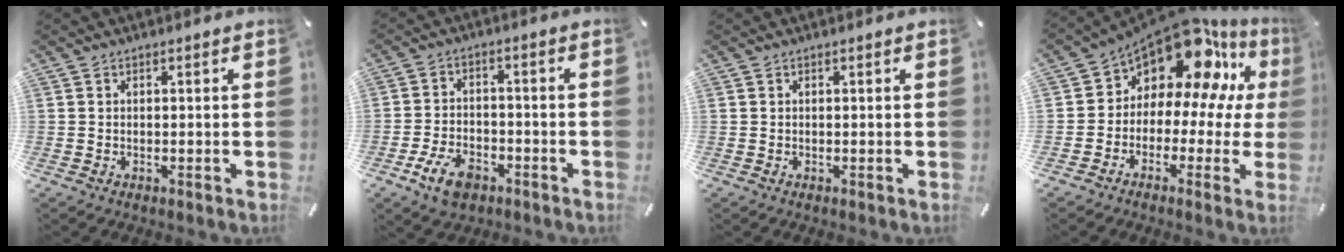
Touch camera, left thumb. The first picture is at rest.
{"total": 8.1, "force": [-4.5, 5.0, 4.6], "torque": [-0.098, 0.019, -0.082]}
{"total": 0.0}
{"total": 13.5, "force": [8.7, 6.9, 7.6], "torque": [-0.142, -0.086, 0.148]}